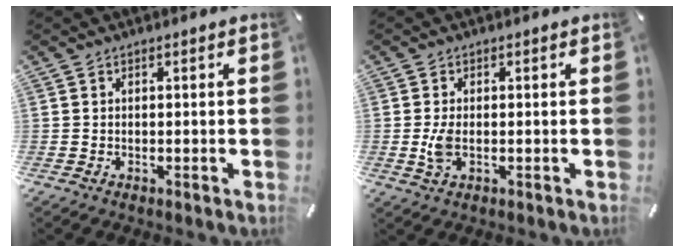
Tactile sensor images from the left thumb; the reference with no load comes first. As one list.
[{"total": 4.1, "force": [-0.2, 2.0, 3.5], "torque": [-0.077, -0.008, -0.010]}]